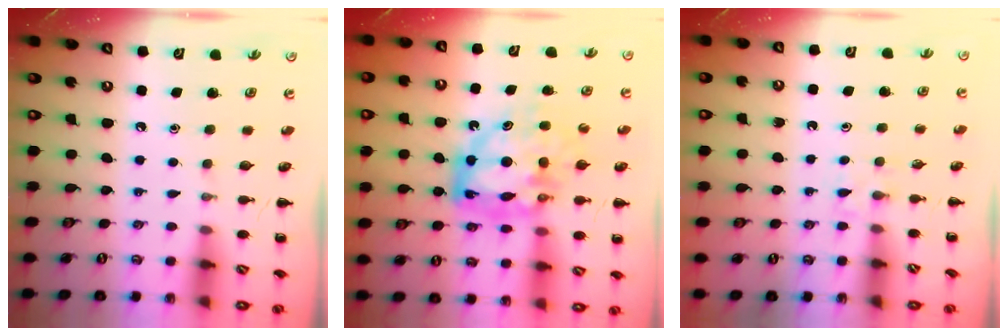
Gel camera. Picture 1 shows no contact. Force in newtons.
{"total": 13.3, "press": 12.7, "slide": 3.7}
{"total": 2.2, "press": 2.0, "slide": 1.0}